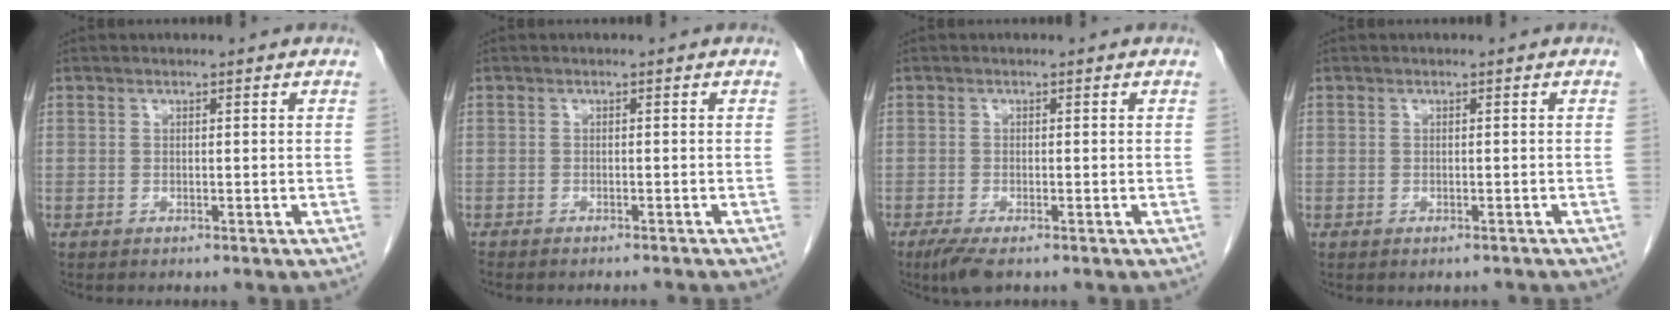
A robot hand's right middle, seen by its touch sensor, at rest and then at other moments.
{"total": 3.6, "force": [-3.4, 0.1, 1.1], "torque": [-0.013, -0.005, -0.048]}
{"total": 3.2, "force": [-2.1, 0.6, 2.3], "torque": [-0.048, -0.011, -0.039]}
{"total": 0.9, "force": [-0.8, 0.3, 0.3], "torque": [-0.006, -0.002, -0.010]}